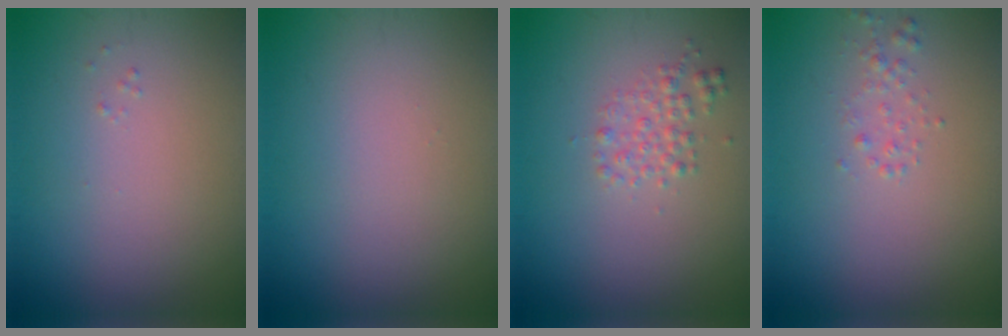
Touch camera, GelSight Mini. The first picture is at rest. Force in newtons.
{"total": 0.0}
{"total": 1.7, "press": 1.7, "slide": 0.1}
{"total": 0.9, "press": 0.9, "slide": 0.0}